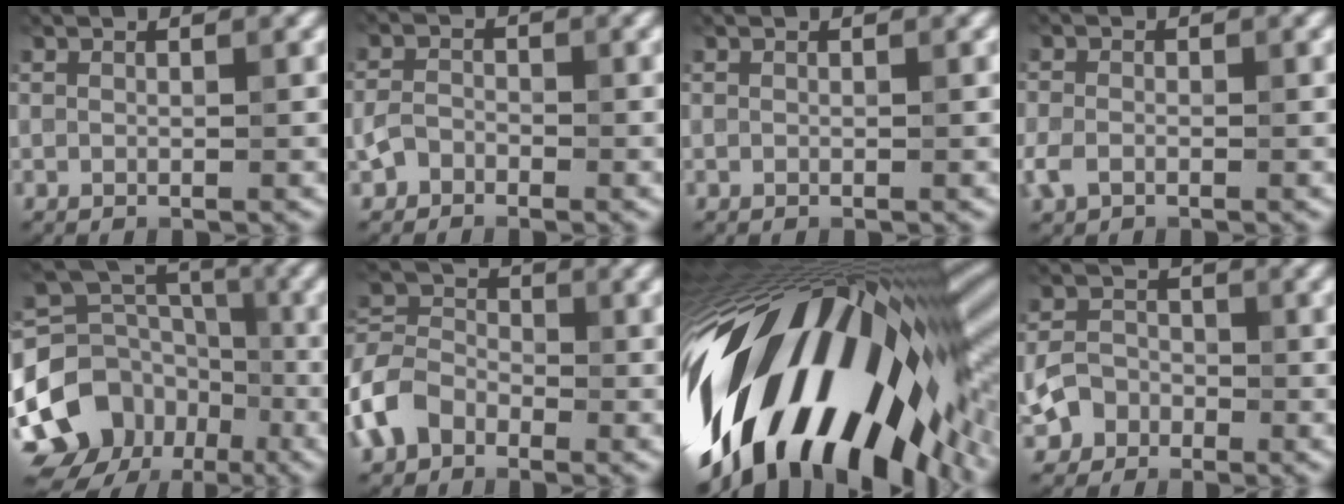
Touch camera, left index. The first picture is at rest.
{"total": 3.4, "force": [-3.1, -0.3, -1.2], "torque": [-0.008, -0.011, -0.021]}
{"total": 0.0}
{"total": 2.4, "force": [-2.3, -0.4, -0.1], "torque": [-0.031, -0.013, -0.009]}
{"total": 11.9, "force": [-8.1, 8.2, 2.7], "torque": [-0.109, -0.004, -0.107]}
{"total": 5.2, "force": [-4.8, 2.1, 0.2], "torque": [-0.041, -0.004, -0.067]}
{"total": 16.9, "force": [-6.0, 7.1, 14.1], "torque": [-0.260, -0.021, -0.081]}
{"total": 3.8, "force": [-3.5, 0.8, -1.2], "torque": [-0.006, -0.010, -0.028]}